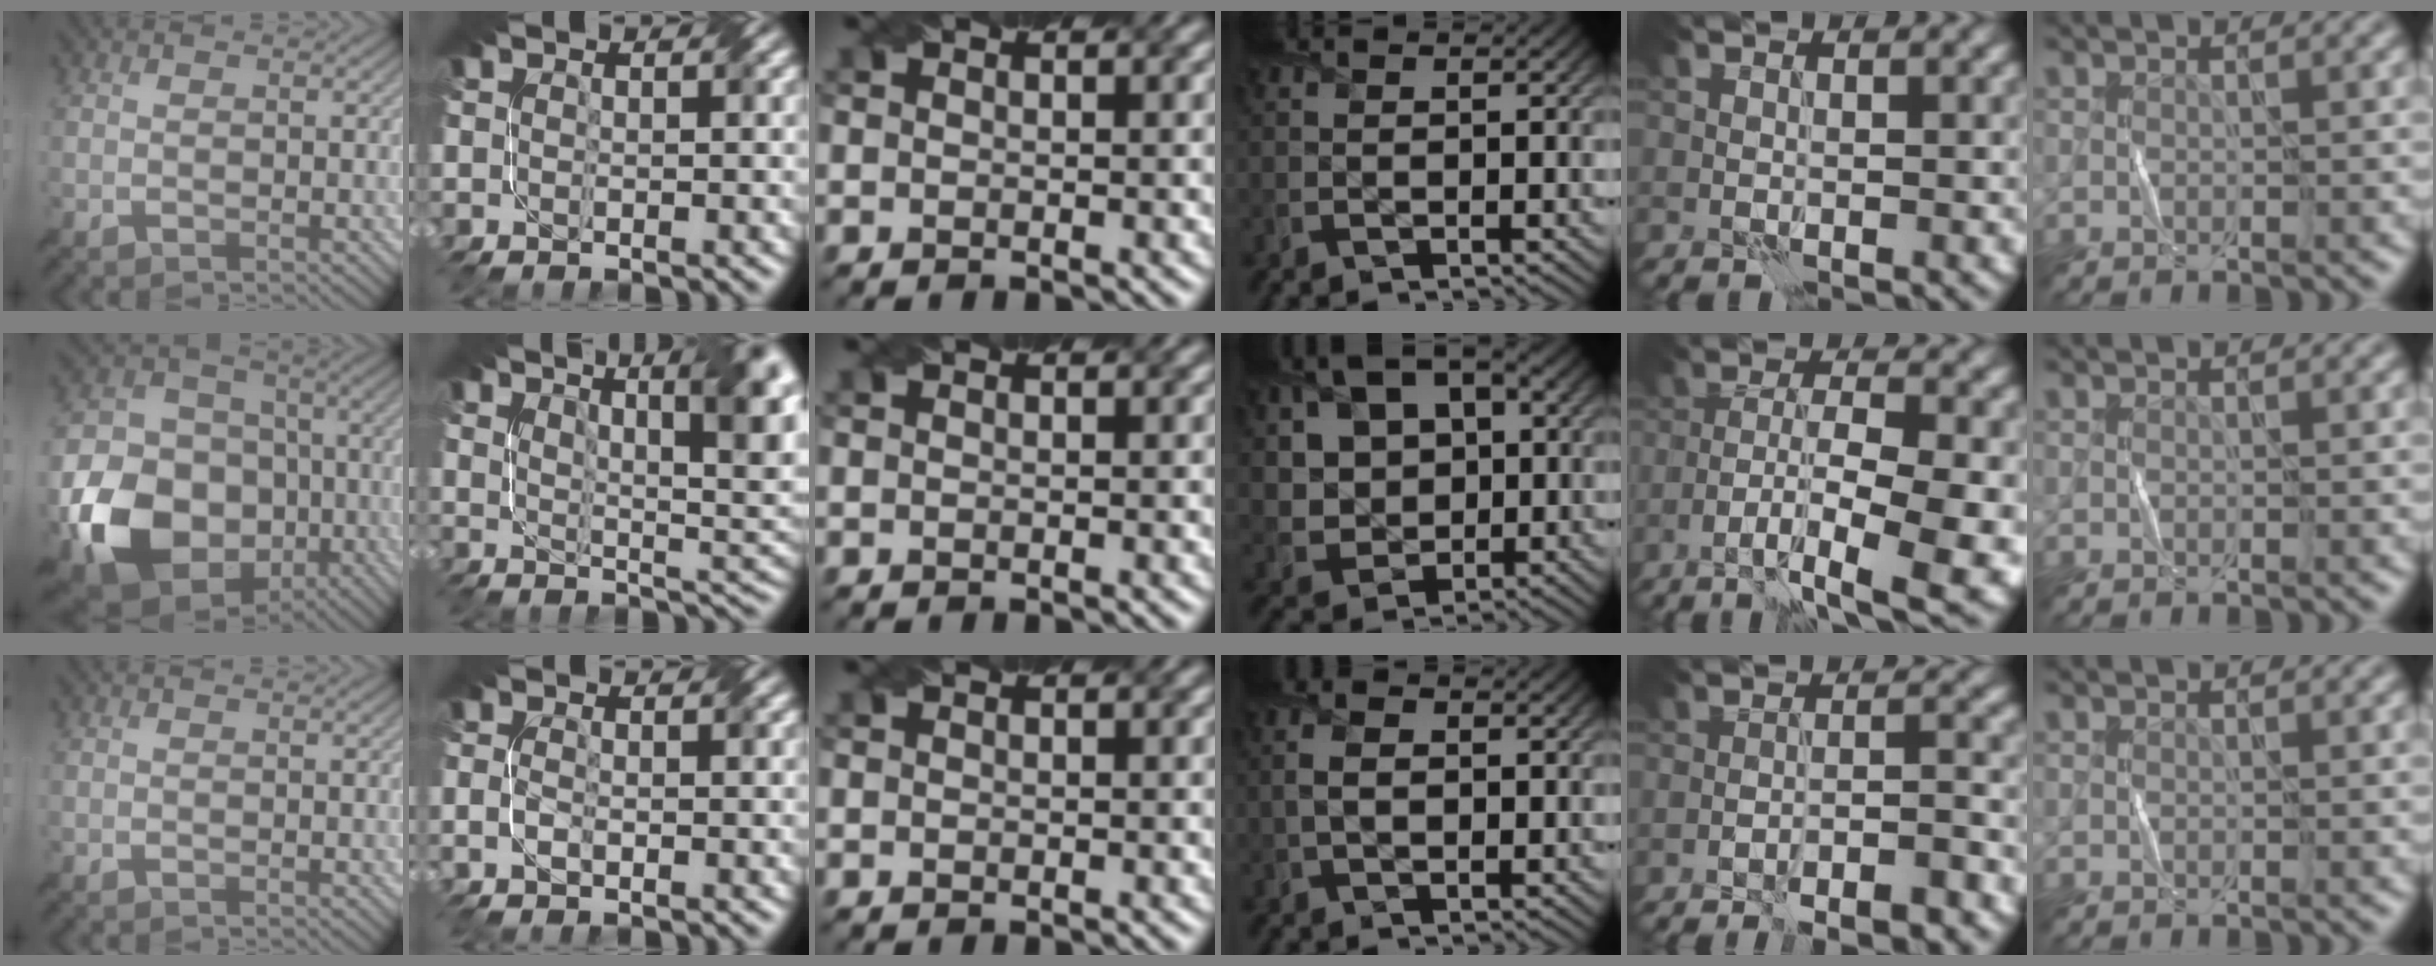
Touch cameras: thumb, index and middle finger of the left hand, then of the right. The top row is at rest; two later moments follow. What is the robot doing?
{"motion": "fold", "object": "bubble wrap"}